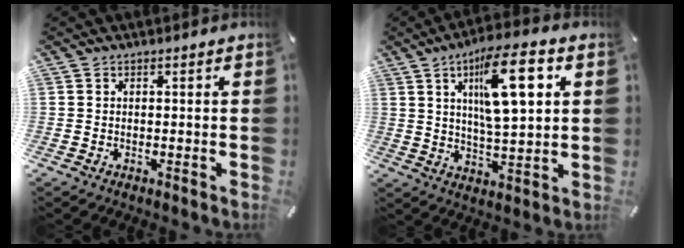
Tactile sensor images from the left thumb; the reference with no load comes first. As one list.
[{"total": 15.5, "force": [6.0, 5.0, 13.4], "torque": [-0.219, -0.011, 0.091]}]